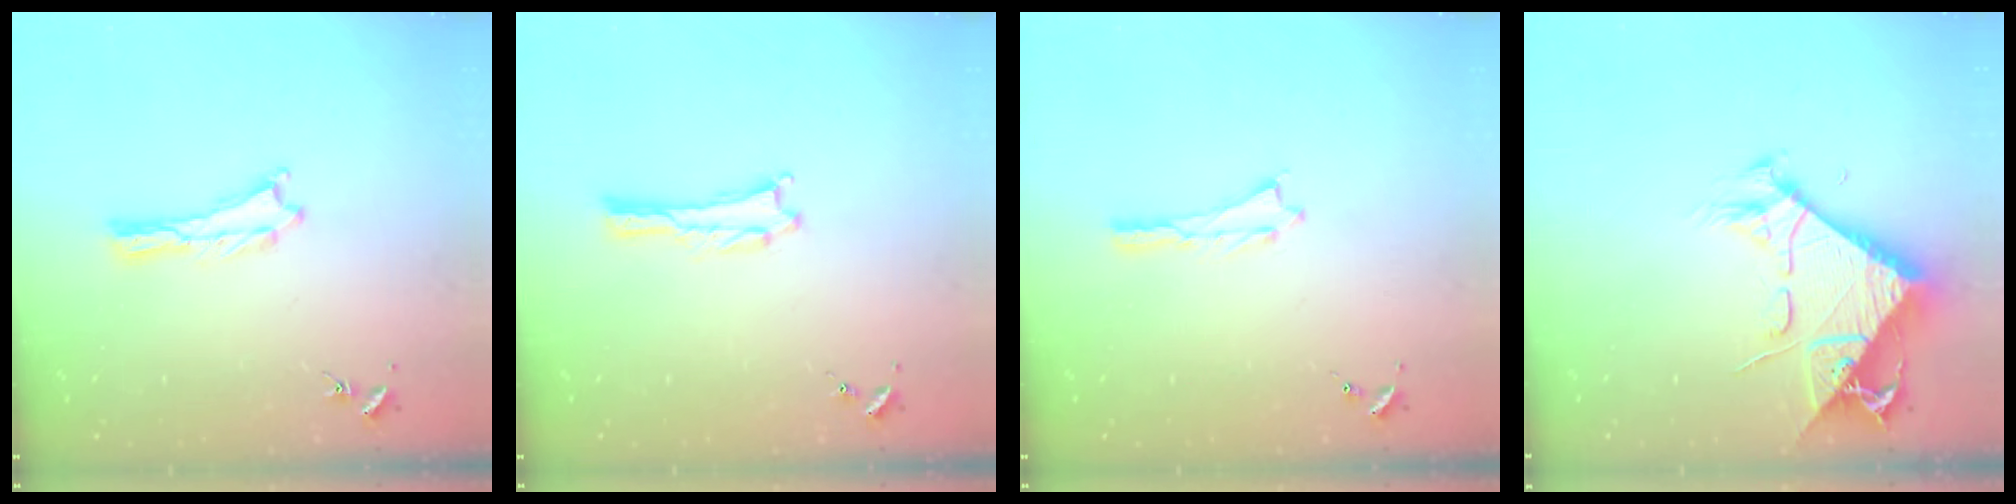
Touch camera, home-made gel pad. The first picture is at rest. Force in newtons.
{"total": 0.6, "press": 0.6, "slide": 0.1}
{"total": 0.0}
{"total": 6.8, "press": 6.8, "slide": 0.9}